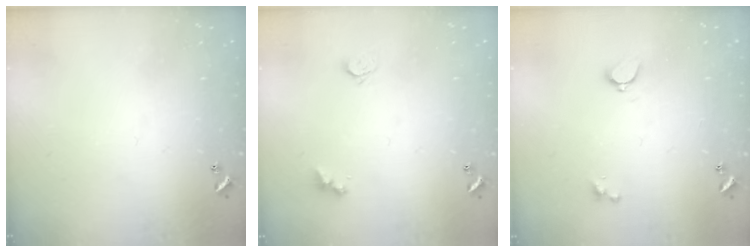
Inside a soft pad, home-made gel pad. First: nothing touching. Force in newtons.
{"total": 3.5, "press": 3.4, "slide": 0.5}
{"total": 2.9, "press": 2.6, "slide": 1.3}